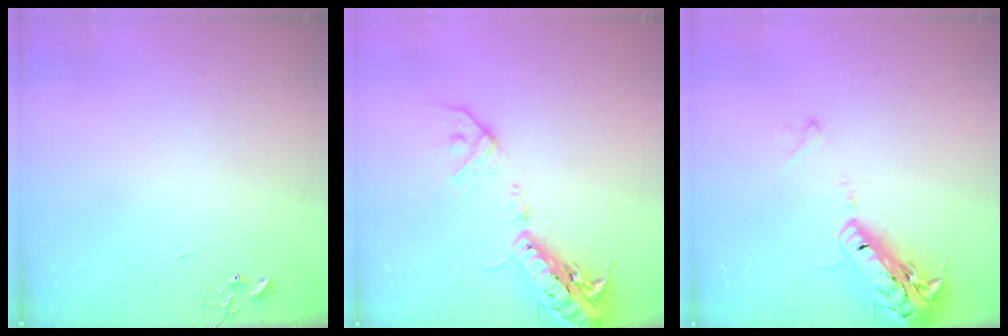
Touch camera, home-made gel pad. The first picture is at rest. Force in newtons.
{"total": 18.7, "press": 18.3, "slide": 3.9}
{"total": 20.3, "press": 19.9, "slide": 3.9}